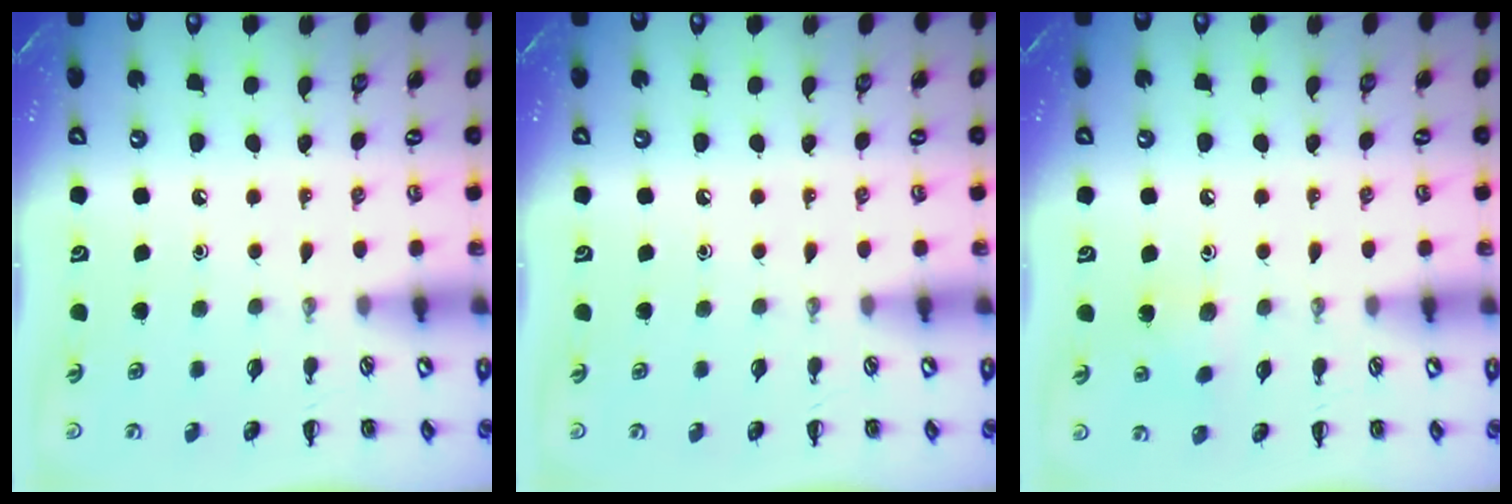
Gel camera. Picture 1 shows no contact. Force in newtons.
{"total": 0.0}
{"total": 6.5, "press": 6.3, "slide": 1.7}